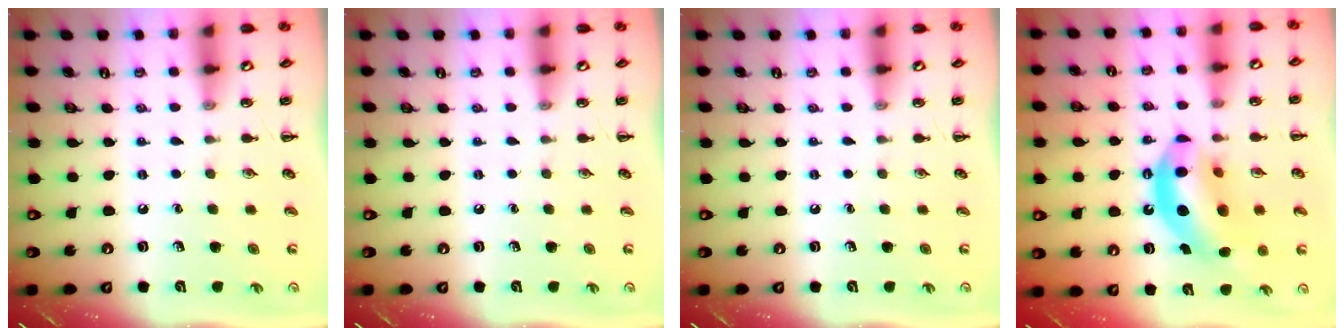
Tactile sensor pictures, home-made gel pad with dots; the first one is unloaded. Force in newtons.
{"total": 0.0}
{"total": 0.0}
{"total": 15.4, "press": 14.9, "slide": 4.1}